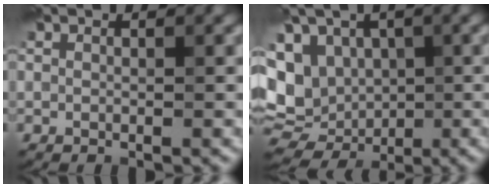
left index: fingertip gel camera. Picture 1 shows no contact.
{"total": 10.6, "force": [0.3, 8.6, 6.3], "torque": [-0.119, -0.004, 0.003]}